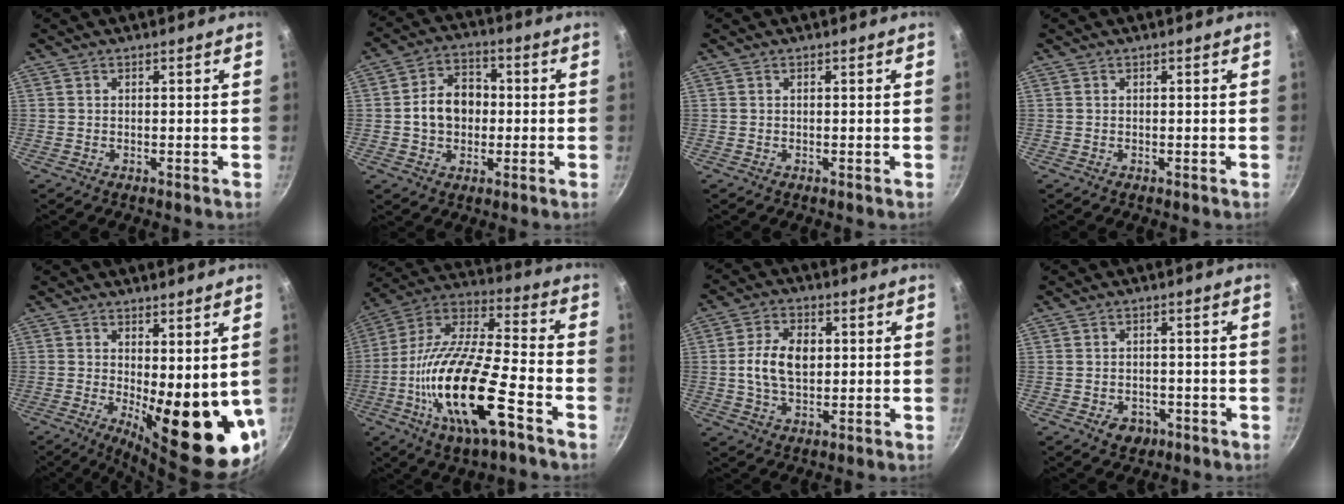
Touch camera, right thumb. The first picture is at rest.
{"total": 9.6, "force": [-0.2, 7.4, 6.1], "torque": [-0.069, 0.020, -0.011]}
{"total": 0.0}
{"total": 0.0}
{"total": 15.1, "force": [-0.2, 5.3, 14.1], "torque": [-0.157, -0.033, 0.012]}
{"total": 23.6, "force": [-9.0, 7.5, 20.5], "torque": [-0.380, 0.027, -0.181]}
{"total": 9.1, "force": [0.8, 5.9, 7.0], "torque": [-0.113, 0.006, 0.010]}
{"total": 3.9, "force": [-1.9, 3.0, 1.8], "torque": [-0.017, 0.014, -0.016]}